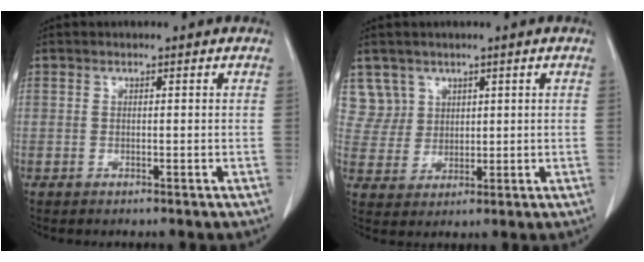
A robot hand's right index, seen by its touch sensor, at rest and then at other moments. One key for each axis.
{"total": 5.3, "fx": 3.1, "fy": 4.2, "fz": -0.5, "tx": 0.020, "ty": 0.004, "tz": 0.068}